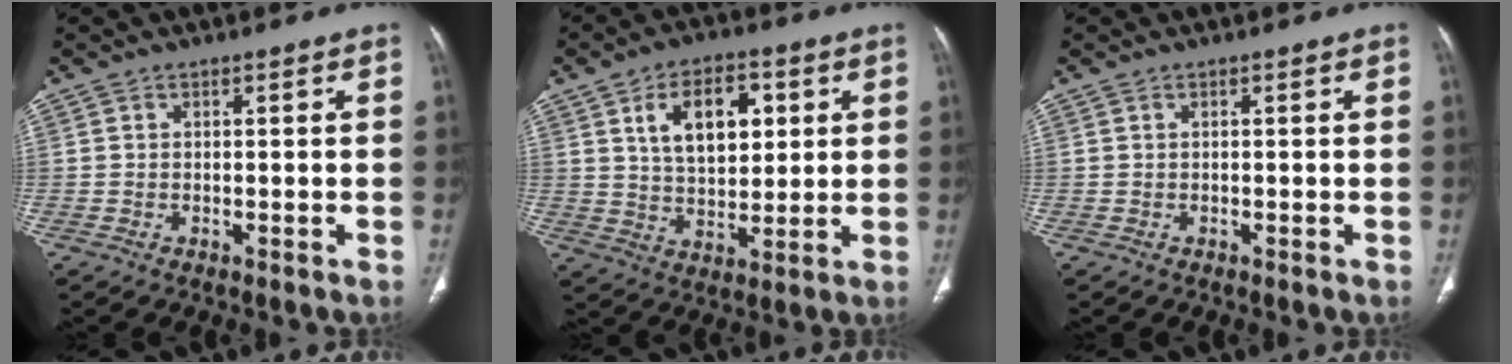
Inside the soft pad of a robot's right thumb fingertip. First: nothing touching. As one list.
[{"total": 12.2, "force": [4.0, 7.3, 9.0], "torque": [-0.111, -0.009, 0.070]}, {"total": 0.0}]